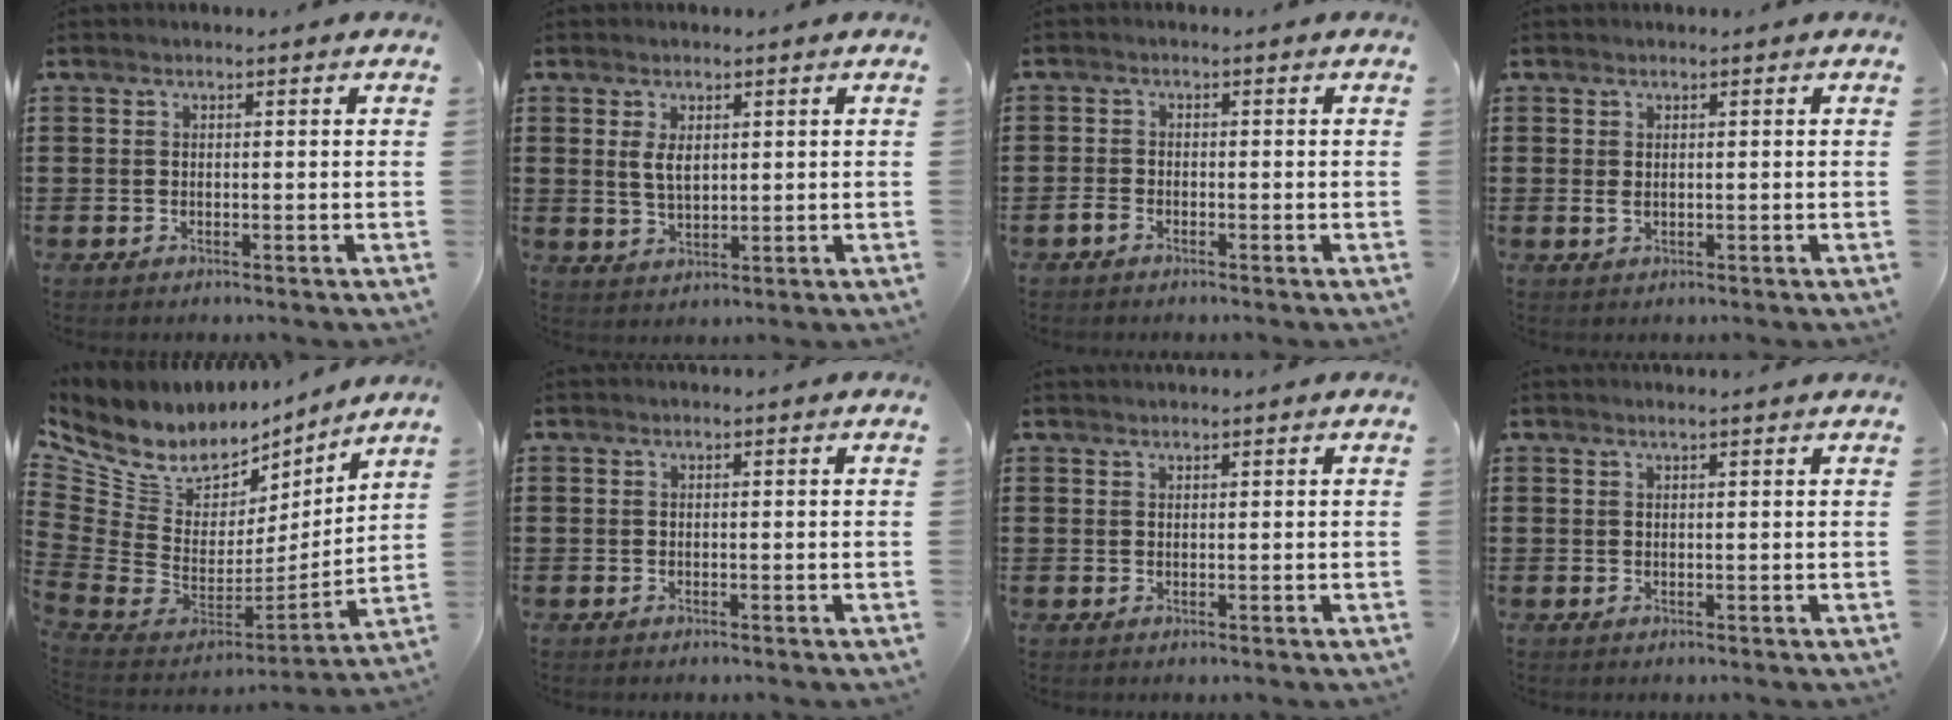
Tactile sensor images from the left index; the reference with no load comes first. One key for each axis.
{"total": 3.3, "fx": 1.1, "fy": 1.6, "fz": 2.7, "tx": -0.057, "ty": 0.005, "tz": 0.019}
{"total": 1.4, "fx": -1.2, "fy": 0.6, "fz": 0.5, "tx": -0.022, "ty": -0.001, "tz": -0.026}
{"total": 0.9, "fx": 0.1, "fy": 0.4, "fz": 0.8, "tx": -0.024, "ty": 0.000, "tz": -0.002}
{"total": 7.9, "fx": 5.2, "fy": 5.2, "fz": 2.9, "tx": -0.108, "ty": -0.053, "tz": 0.094}
{"total": 0.0}
{"total": 0.6, "fx": 0.6, "fy": 0.1, "fz": 0.1, "tx": -0.004, "ty": -0.002, "tz": 0.013}
{"total": 1.0, "fx": 0.8, "fy": -0.2, "fz": 0.5, "tx": -0.009, "ty": -0.002, "tz": 0.015}